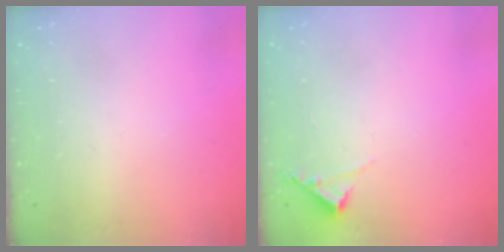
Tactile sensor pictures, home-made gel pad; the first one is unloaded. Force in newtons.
{"total": 3.8, "press": 3.8, "slide": 0.2}